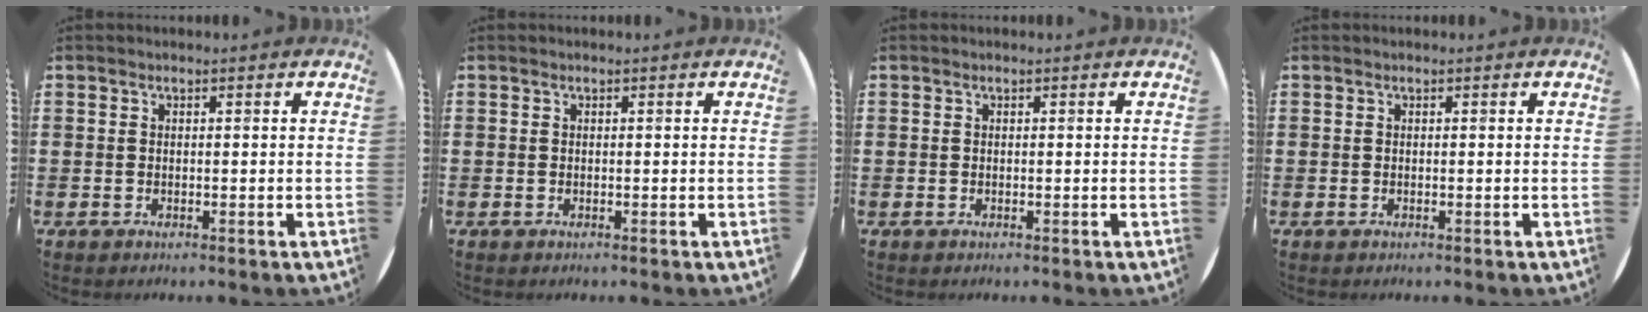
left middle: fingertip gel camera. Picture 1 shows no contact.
{"total": 0.0}
{"total": 0.0}
{"total": 0.0}